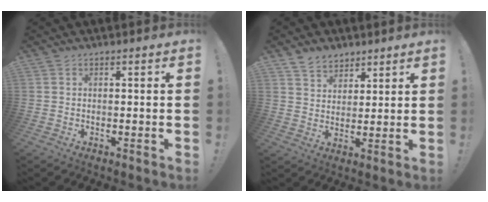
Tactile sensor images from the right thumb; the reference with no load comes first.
{"total": 6.7, "force": [5.3, 4.1, 0.8], "torque": [-0.013, -0.036, 0.102]}